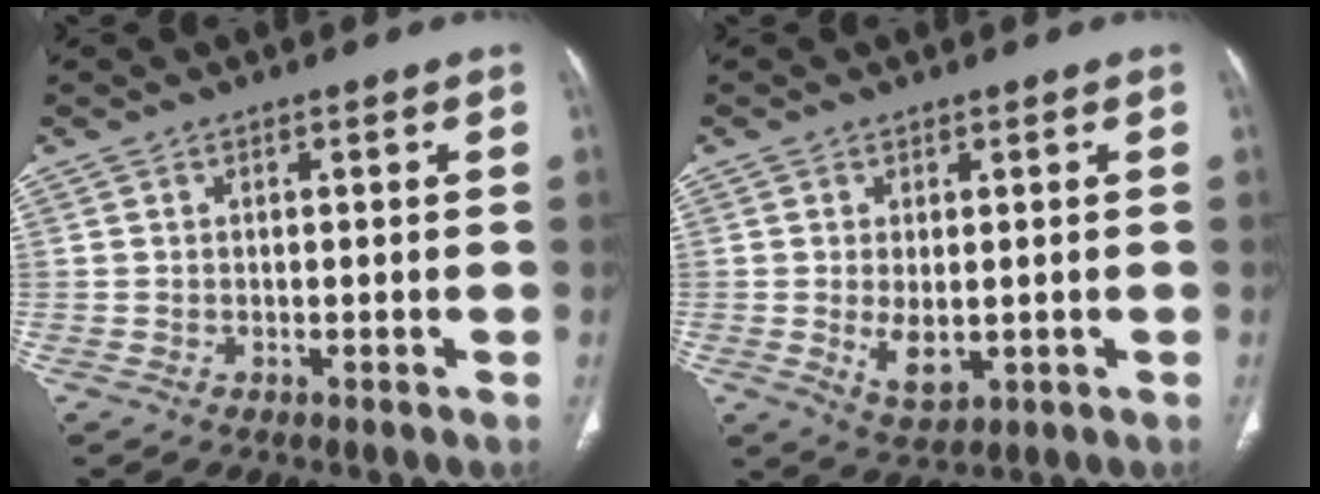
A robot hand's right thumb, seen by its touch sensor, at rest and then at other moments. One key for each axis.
{"total": 4.7, "fx": -0.5, "fy": 2.5, "fz": 4.0, "tx": -0.067, "ty": -0.014, "tz": 0.005}